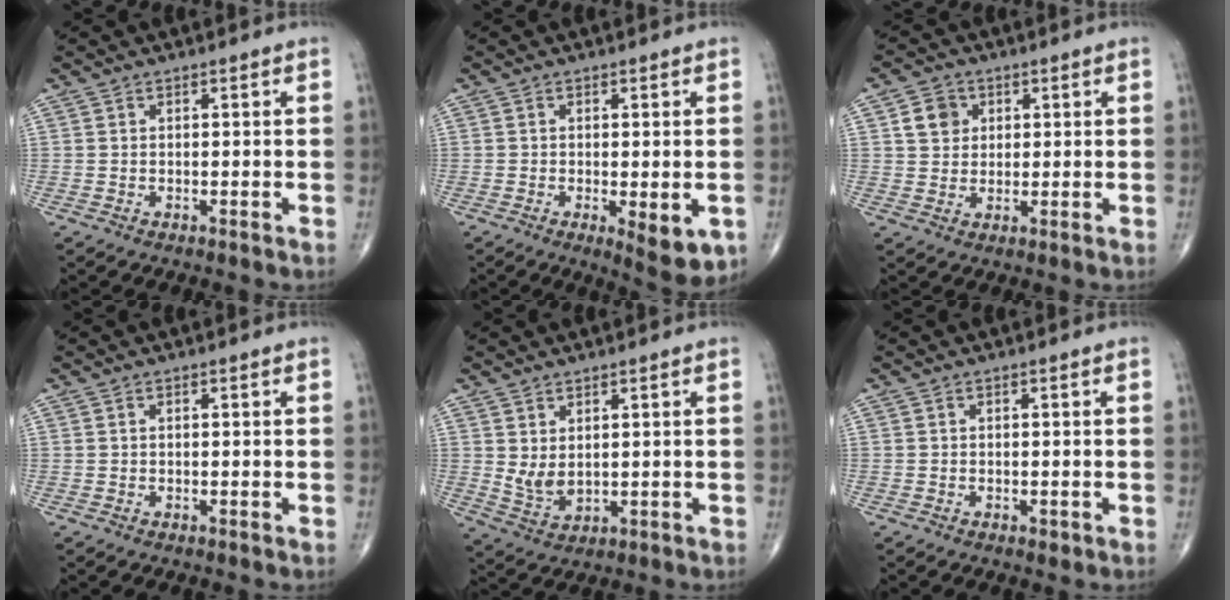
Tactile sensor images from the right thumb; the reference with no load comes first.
{"total": 7.1, "force": [-1.9, 2.5, 6.4], "torque": [-0.083, -0.018, -0.023]}
{"total": 5.3, "force": [1.7, 4.6, 2.1], "torque": [-0.015, -0.003, 0.028]}
{"total": 0.0}
{"total": 4.5, "force": [1.2, 2.7, 3.5], "torque": [-0.060, -0.016, 0.035]}
{"total": 1.0, "force": [-0.5, 0.6, 0.7], "torque": [-0.009, -0.002, -0.005]}